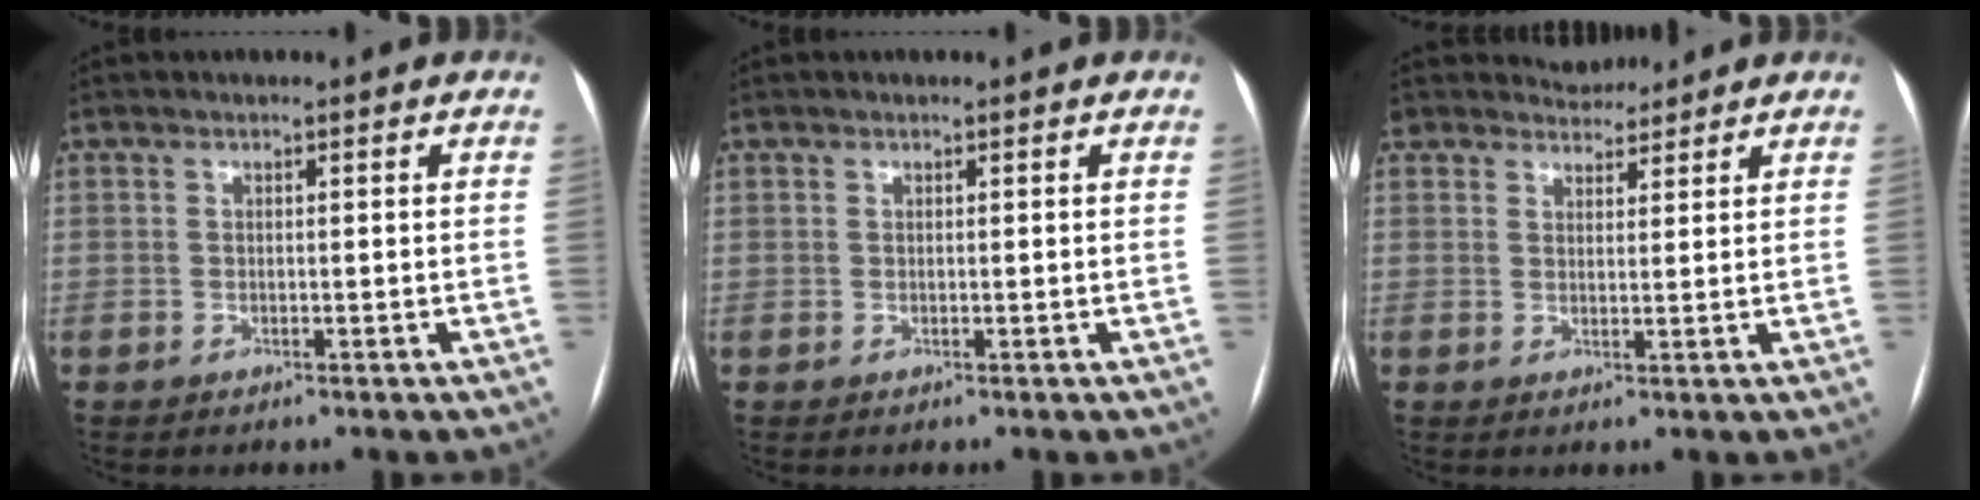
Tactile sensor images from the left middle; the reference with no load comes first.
{"total": 0.0}
{"total": 3.6, "force": [3.4, 0.9, -0.6], "torque": [0.007, 0.010, 0.059]}